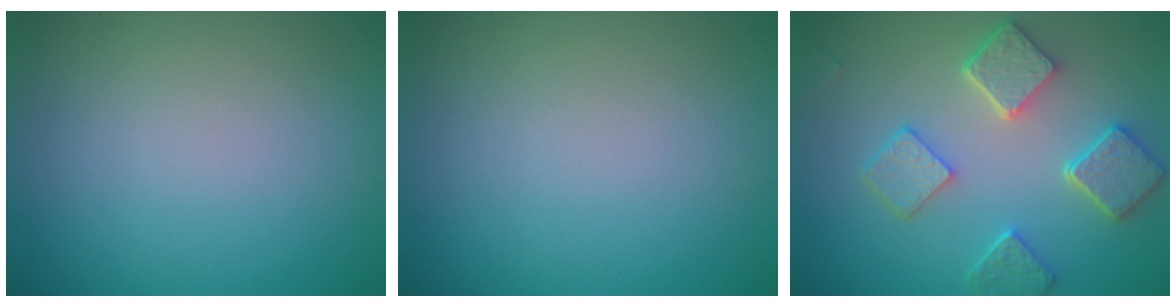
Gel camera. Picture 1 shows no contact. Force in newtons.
{"total": 0.0}
{"total": 5.5, "press": 4.4, "slide": 3.2}